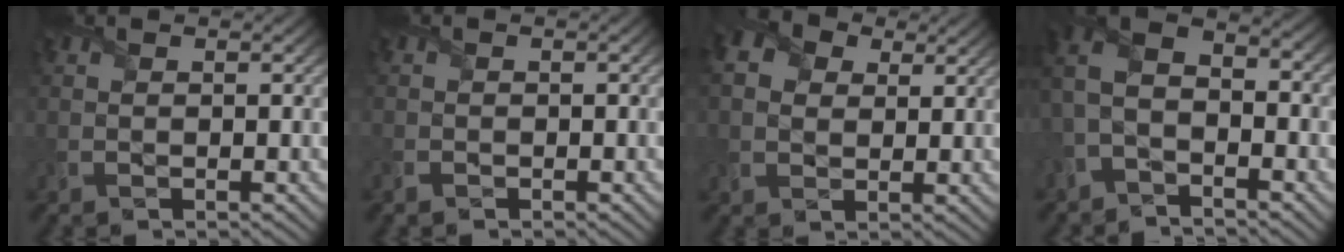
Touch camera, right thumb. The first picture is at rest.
{"total": 0.9, "force": [-0.8, 0.4, 0.2], "torque": [-0.007, -0.002, -0.019]}
{"total": 5.8, "force": [2.6, 4.2, 3.2], "torque": [-0.093, 0.005, 0.040]}
{"total": 6.7, "force": [-2.1, 3.9, 5.0], "torque": [-0.116, 0.004, -0.056]}